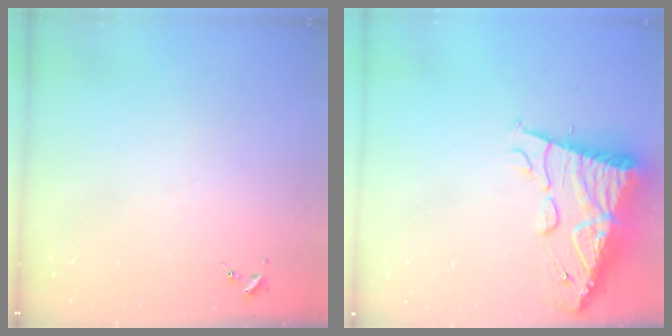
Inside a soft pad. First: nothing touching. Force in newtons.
{"total": 16.3, "press": 16.3, "slide": 1.7}